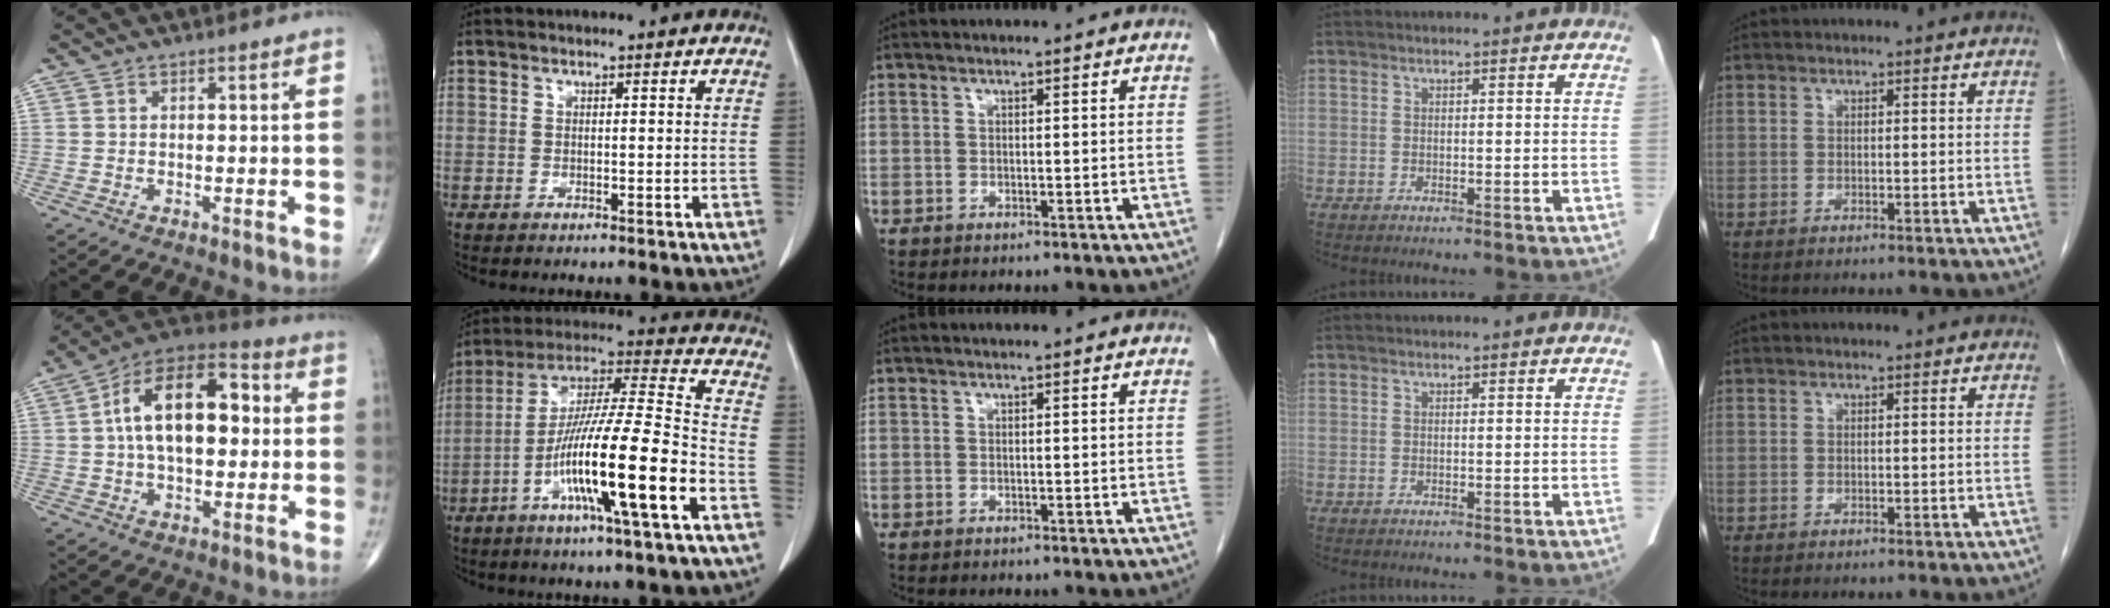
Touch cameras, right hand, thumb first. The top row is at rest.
{"thumb": {"total": 19.1, "force": [2.3, 10.6, 15.7], "torque": [-0.238, 0.033, 0.031]}, "index": {"total": 18.8, "force": [-7.3, 0.1, 17.3], "torque": [-0.316, -0.011, -0.133]}}